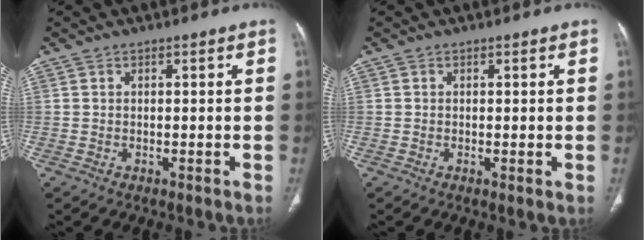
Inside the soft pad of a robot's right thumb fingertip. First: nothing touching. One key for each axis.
{"total": 0.6, "fx": 0.0, "fy": 0.1, "fz": 0.6, "tx": -0.015, "ty": -0.005, "tz": -0.001}